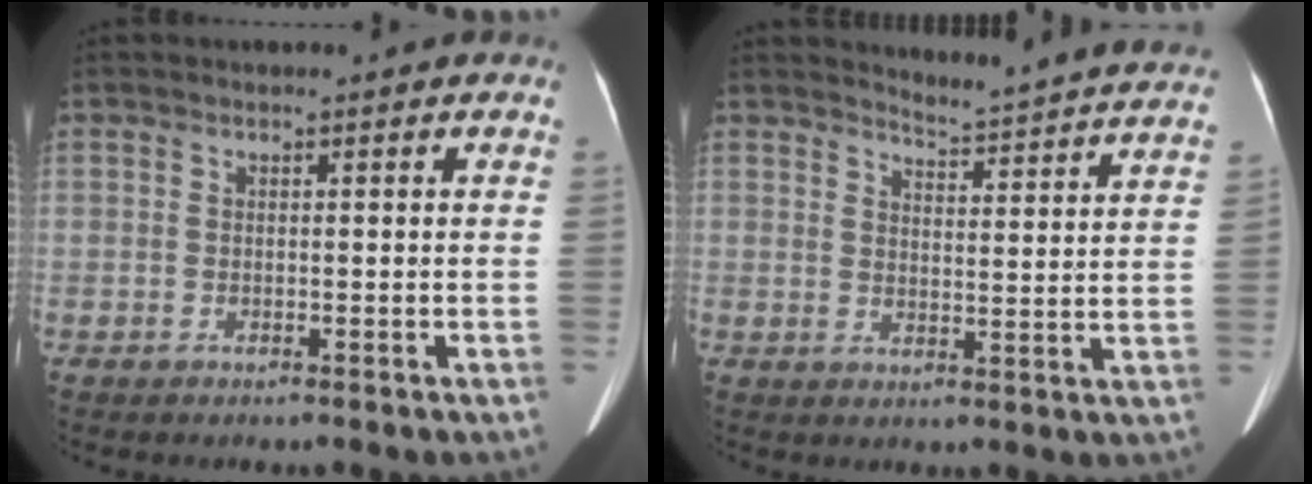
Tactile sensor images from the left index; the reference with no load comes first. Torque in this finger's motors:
{"motor_torque": [-0.04, -0.59, -0.01, 0.00]}